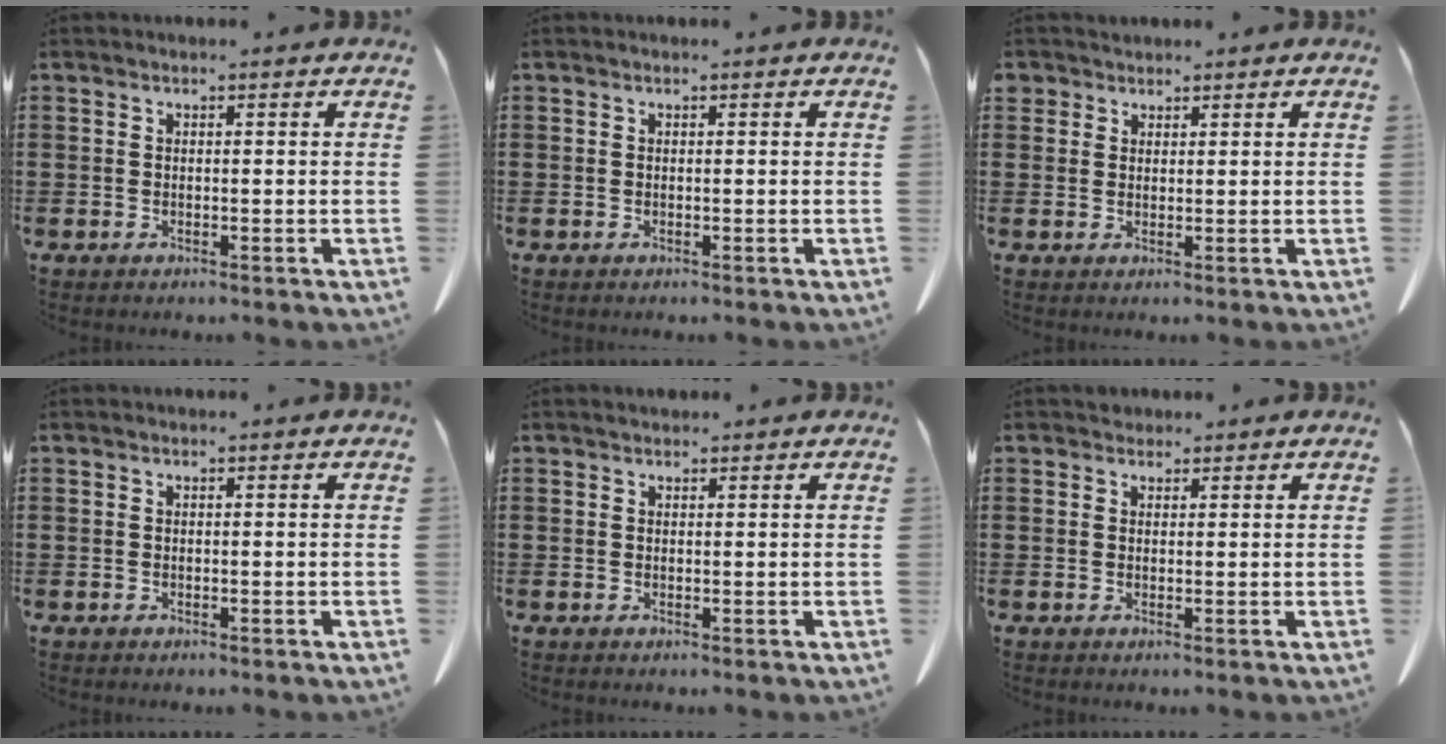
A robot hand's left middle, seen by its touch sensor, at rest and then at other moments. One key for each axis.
{"total": 0.0}
{"total": 1.9, "fx": 1.5, "fy": 1.2, "fz": 0.1, "tx": -0.007, "ty": 0.005, "tz": 0.031}
{"total": 0.0}
{"total": 0.6, "fx": 0.5, "fy": 0.3, "fz": 0.0, "tx": -0.002, "ty": 0.001, "tz": 0.011}
{"total": 1.3, "fx": 1.1, "fy": 0.7, "fz": 0.1, "tx": 0.003, "ty": 0.000, "tz": 0.019}